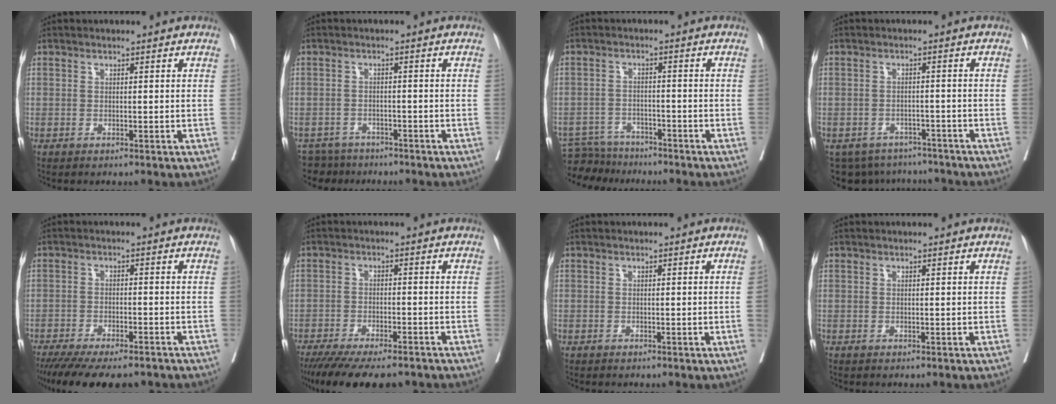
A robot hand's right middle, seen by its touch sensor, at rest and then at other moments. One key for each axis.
{"total": 5.1, "fx": -4.6, "fy": 2.1, "fz": -0.5, "tx": 0.016, "ty": 0.001, "tz": -0.074}
{"total": 5.9, "fx": -5.7, "fy": 1.5, "fz": -0.3, "tx": 0.005, "ty": -0.002, "tz": -0.102}
{"total": 9.3, "fx": -8.1, "fy": 4.3, "fz": 1.3, "tx": -0.021, "ty": 0.008, "tz": -0.101}
{"total": 14.7, "fx": -12.1, "fy": 4.0, "fz": 7.2, "tx": -0.140, "ty": -0.024, "tz": -0.172}
{"total": 14.0, "fx": -11.6, "fy": 3.6, "fz": 7.1, "tx": -0.128, "ty": -0.025, "tz": -0.170}
{"total": 0.9, "fx": -0.2, "fy": -0.3, "fz": 0.8, "tx": -0.006, "ty": 0.001, "tz": -0.003}
{"total": 0.0}